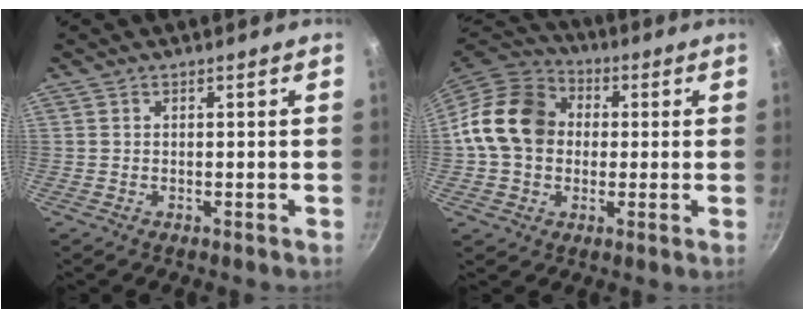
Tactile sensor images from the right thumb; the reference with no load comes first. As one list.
[{"total": 16.0, "force": [1.3, 13.0, 9.3], "torque": [-0.142, 0.029, 0.008]}]